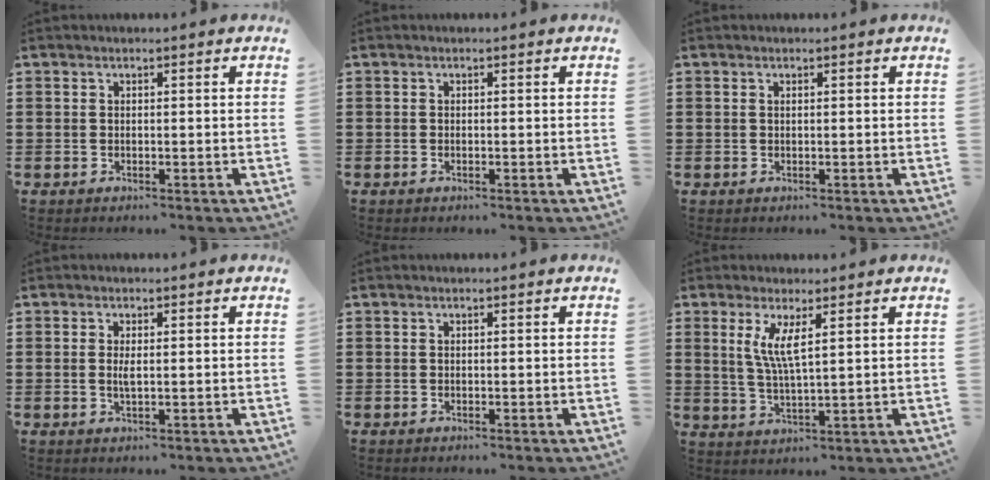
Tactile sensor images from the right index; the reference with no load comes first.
{"total": 0.0}
{"total": 0.0}
{"total": 1.9, "force": [0.2, 0.5, 1.9], "torque": [-0.036, 0.000, 0.002]}
{"total": 0.0}
{"total": 4.8, "force": [1.9, 0.7, 4.3], "torque": [-0.093, -0.001, 0.032]}